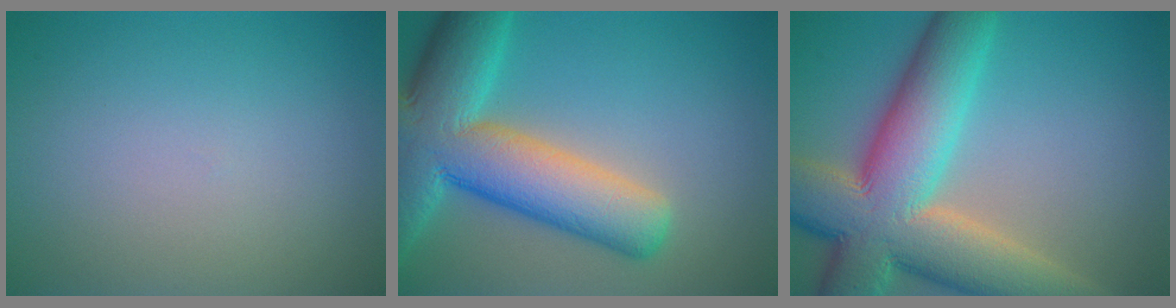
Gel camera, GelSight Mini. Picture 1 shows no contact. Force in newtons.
{"total": 12.0, "press": 12.0, "slide": 0.8}
{"total": 13.9, "press": 13.9, "slide": 0.9}